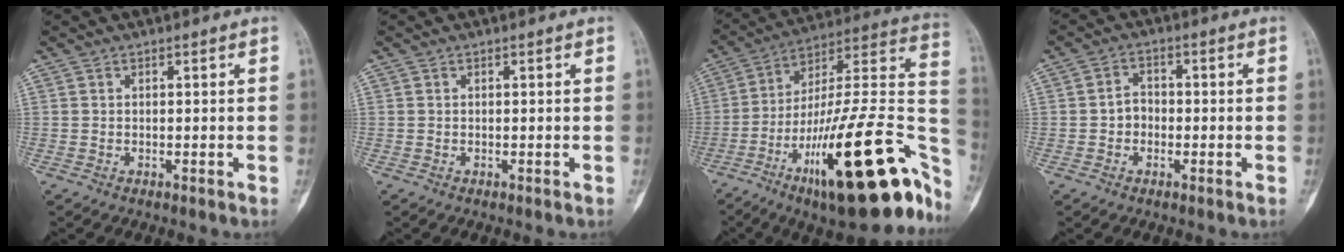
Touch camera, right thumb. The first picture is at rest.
{"total": 0.0}
{"total": 37.2, "force": [-16.4, 11.3, 31.4], "torque": [-0.409, 0.071, -0.257]}
{"total": 3.5, "force": [-0.8, 2.9, 1.7], "torque": [-0.012, 0.016, -0.021]}